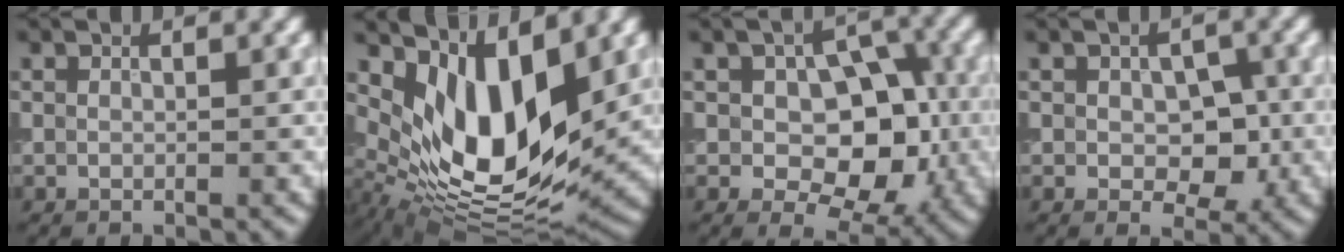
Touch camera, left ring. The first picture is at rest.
{"total": 10.3, "force": [2.4, 5.0, 8.6], "torque": [-0.152, -0.022, 0.049]}
{"total": 8.7, "force": [-0.5, 5.5, 6.7], "torque": [-0.087, 0.005, -0.014]}
{"total": 4.1, "force": [-0.2, 2.5, 3.2], "torque": [-0.044, -0.006, -0.003]}